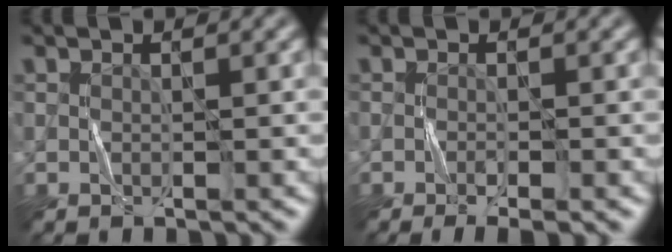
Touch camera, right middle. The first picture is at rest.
{"total": 2.6, "force": [-1.5, 0.5, 2.1], "torque": [-0.036, -0.001, -0.025]}